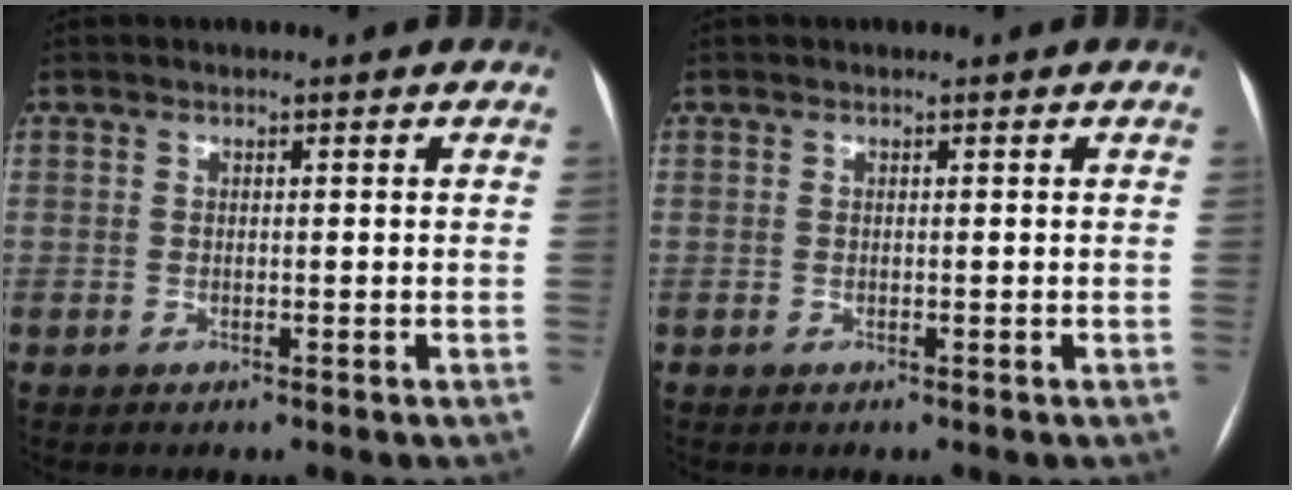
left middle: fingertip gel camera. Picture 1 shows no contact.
{"total": 0.0}